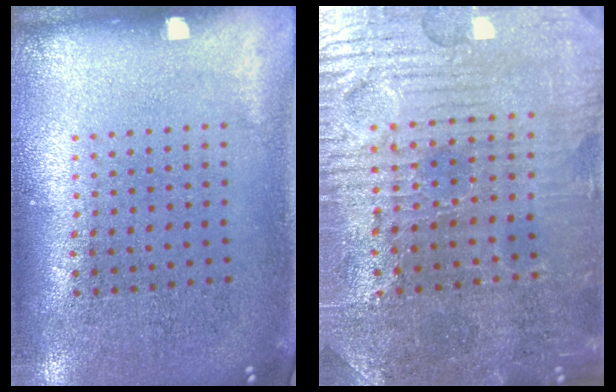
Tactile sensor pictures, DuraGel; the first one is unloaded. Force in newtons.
{"total": 3.7, "press": 3.7, "slide": 0.5}